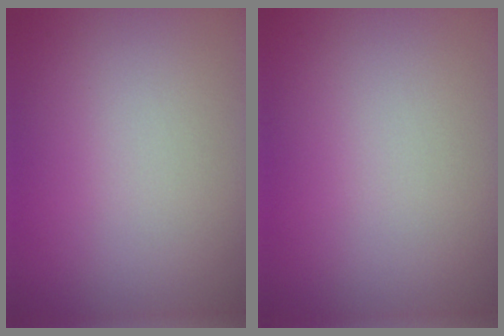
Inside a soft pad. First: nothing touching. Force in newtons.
{"total": 0.0}